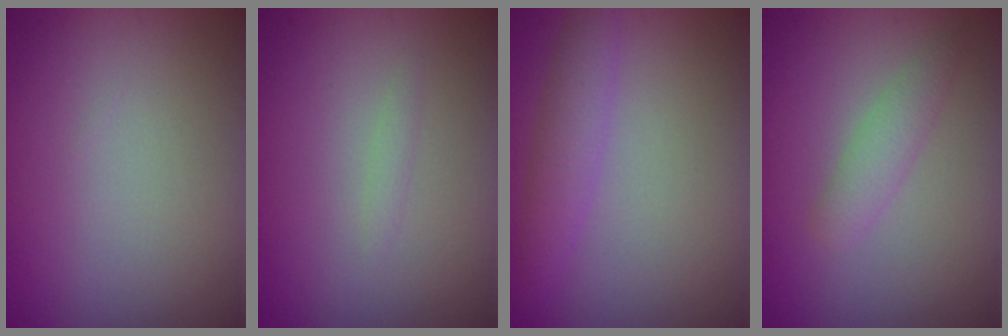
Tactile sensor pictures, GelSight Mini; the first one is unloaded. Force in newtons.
{"total": 0.7, "press": 0.6, "slide": 0.1}
{"total": 2.6, "press": 2.6, "slide": 0.0}
{"total": 1.9, "press": 1.9, "slide": 0.0}